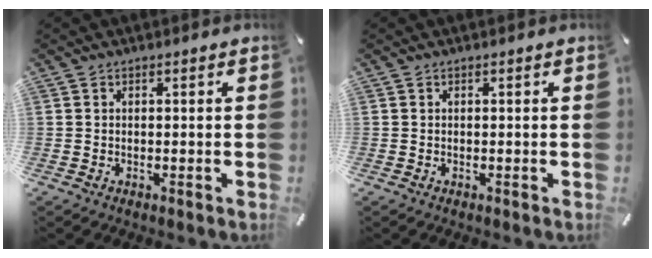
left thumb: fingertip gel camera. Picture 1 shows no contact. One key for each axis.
{"total": 0.0}